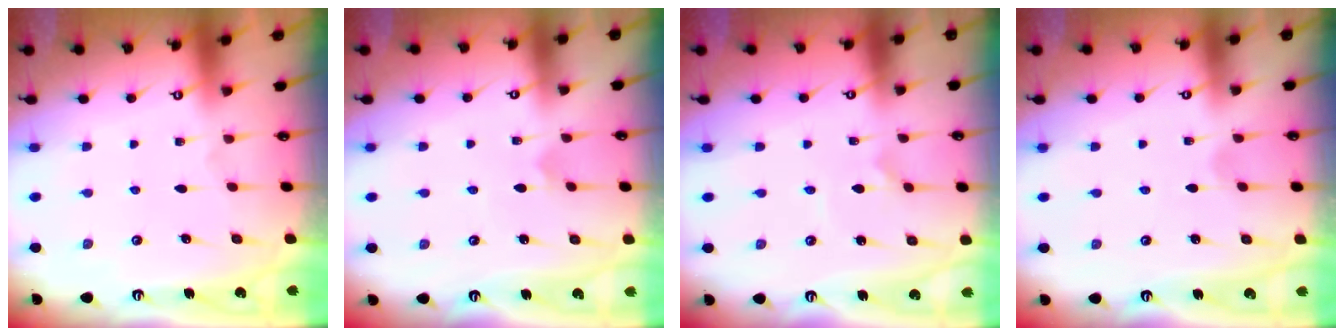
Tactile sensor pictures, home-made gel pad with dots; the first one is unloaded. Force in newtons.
{"total": 3.0, "press": 3.0, "slide": 0.2}
{"total": 2.1, "press": 2.1, "slide": 0.1}
{"total": 0.9, "press": 0.9, "slide": 0.2}